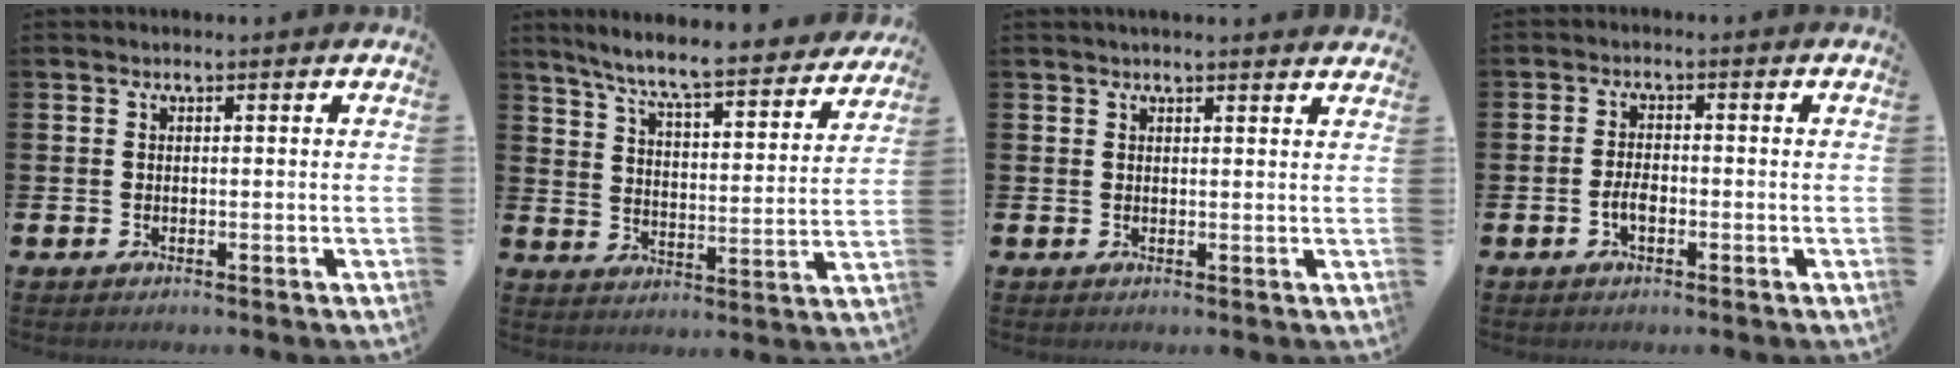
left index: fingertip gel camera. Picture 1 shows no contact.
{"total": 7.6, "force": [6.9, 0.3, 3.2], "torque": [-0.085, -0.055, 0.113]}
{"total": 1.5, "force": [1.5, -0.1, 0.2], "torque": [-0.005, -0.006, 0.027]}
{"total": 2.5, "force": [-0.9, 1.2, 2.0], "torque": [-0.037, 0.002, -0.017]}